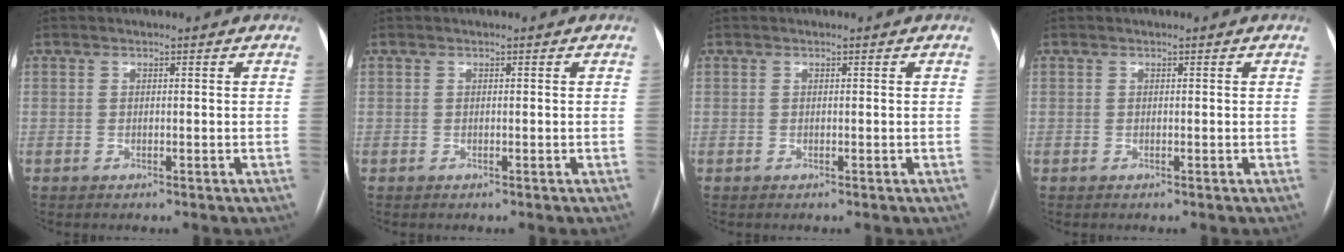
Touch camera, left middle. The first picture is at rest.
{"total": 0.0}
{"total": 0.0}
{"total": 0.0}